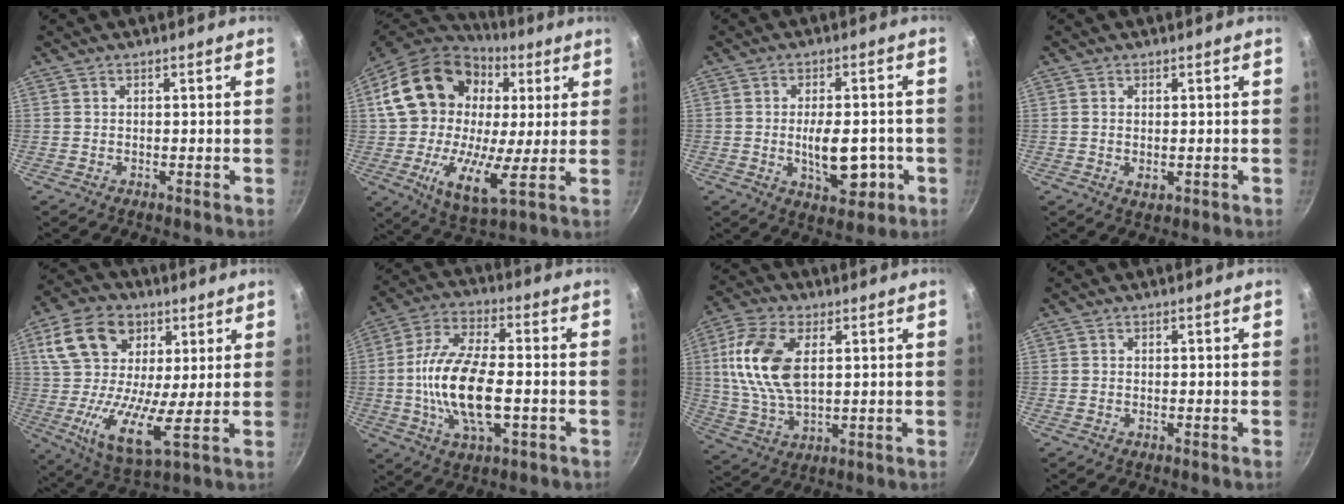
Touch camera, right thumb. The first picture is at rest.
{"total": 25.7, "force": [5.5, 16.6, 18.9], "torque": [-0.314, 0.000, 0.076]}
{"total": 10.4, "force": [-2.1, 5.3, 8.6], "torque": [-0.096, 0.001, -0.021]}
{"total": 2.1, "force": [-0.2, 1.3, 1.7], "torque": [-0.027, -0.005, -0.002]}
{"total": 18.1, "force": [5.9, 10.9, 13.1], "torque": [-0.226, -0.019, 0.089]}
{"total": 16.4, "force": [-2.5, 7.4, 14.4], "torque": [-0.271, 0.019, -0.054]}
{"total": 14.1, "force": [2.9, 7.7, 11.4], "torque": [-0.225, -0.002, 0.054]}
{"total": 0.0}